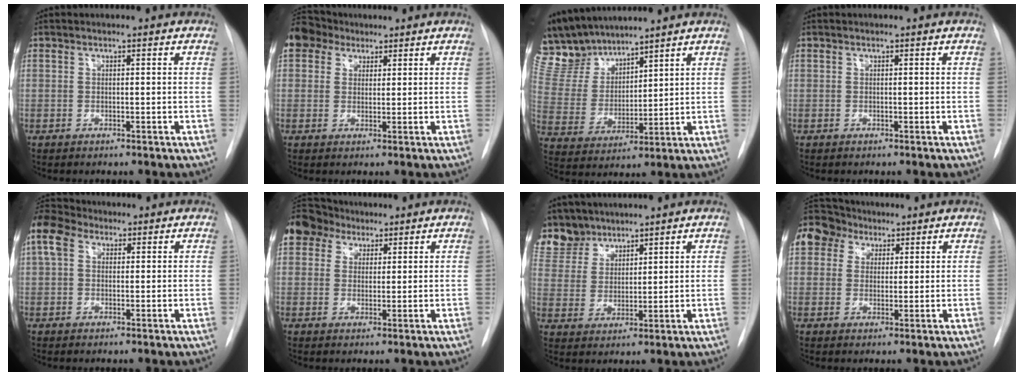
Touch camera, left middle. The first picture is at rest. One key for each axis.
{"total": 6.4, "fx": 4.6, "fy": 4.2, "fz": 1.3, "tx": -0.026, "ty": 0.030, "tz": 0.089}
{"total": 11.1, "fx": 10.3, "fy": 3.1, "fz": 2.9, "tx": -0.076, "ty": 0.011, "tz": 0.217}
{"total": 0.0}
{"total": 8.1, "fx": 3.7, "fy": 5.5, "fz": 4.8, "tx": -0.123, "ty": 0.046, "tz": 0.069}
{"total": 8.6, "fx": 5.5, "fy": 6.2, "fz": 1.9, "tx": -0.041, "ty": 0.041, "tz": 0.106}
{"total": 11.4, "fx": 9.7, "fy": 5.7, "fz": 1.6, "tx": -0.051, "ty": 0.016, "tz": 0.207}
{"total": 11.5, "fx": 6.6, "fy": 8.7, "fz": 3.5, "tx": -0.097, "ty": 0.055, "tz": 0.125}